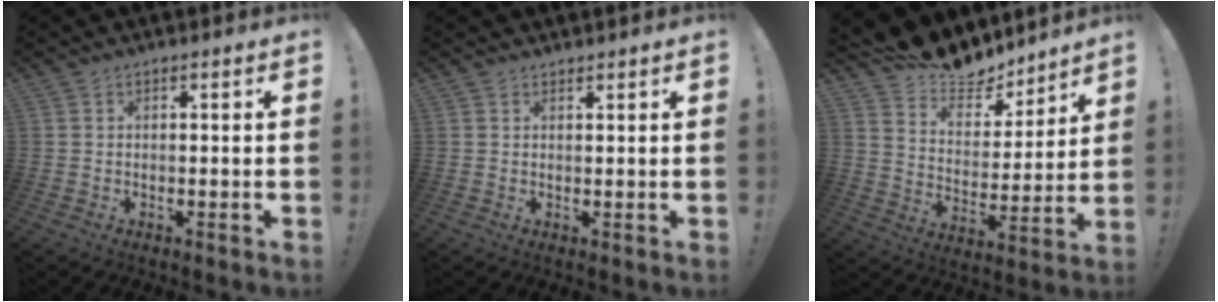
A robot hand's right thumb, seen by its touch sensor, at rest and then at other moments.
{"total": 0.8, "force": [0.7, 0.0, -0.4], "torque": [0.008, -0.001, 0.014]}
{"total": 12.8, "force": [11.7, 4.4, 2.5], "torque": [-0.066, -0.097, 0.213]}